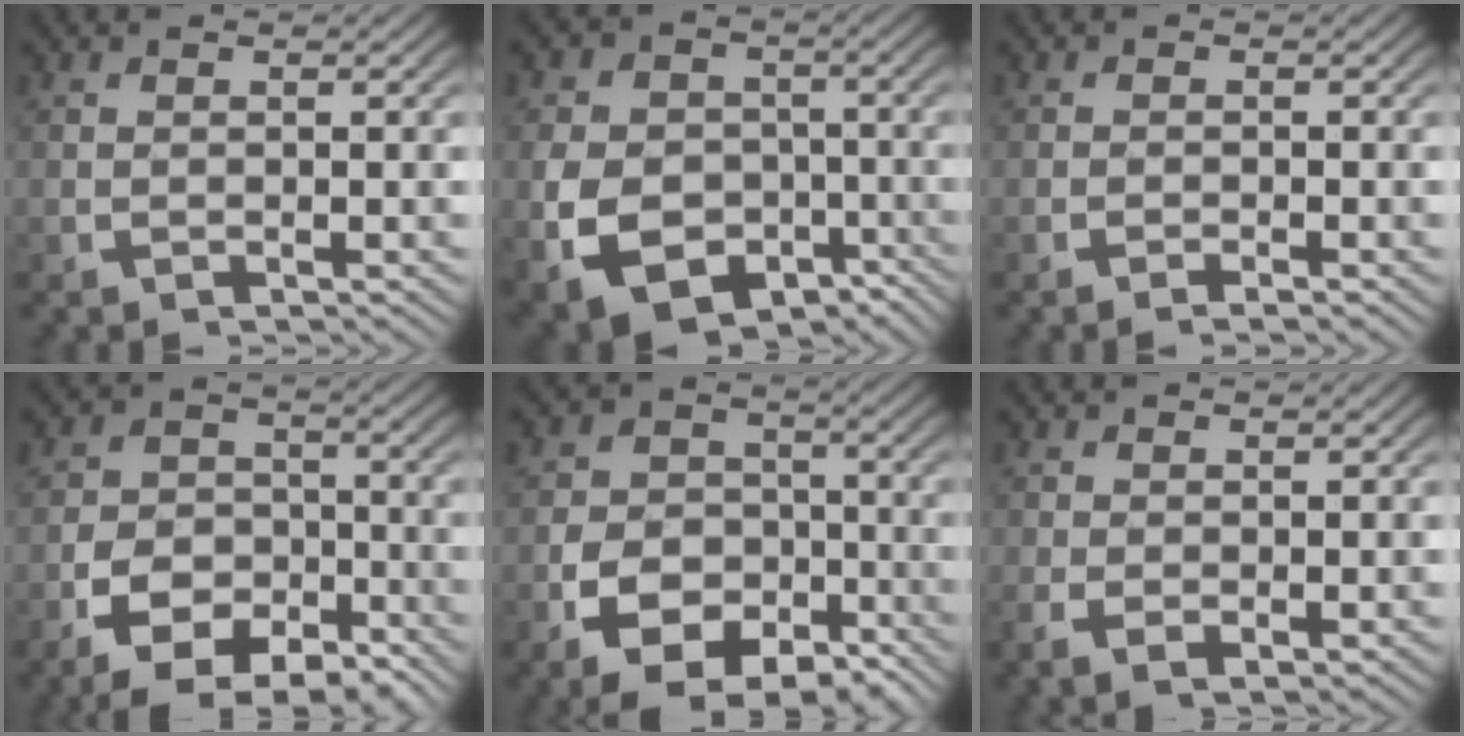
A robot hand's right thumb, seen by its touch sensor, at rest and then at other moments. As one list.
[{"total": 13.4, "force": [-5.4, 10.4, 6.5], "torque": [-0.140, -0.065, -0.067]}, {"total": 0.8, "force": [-0.7, 0.1, 0.4], "torque": [-0.007, -0.001, -0.016]}, {"total": 9.0, "force": [-3.9, 6.6, 4.7], "torque": [-0.074, -0.039, -0.050]}, {"total": 9.6, "force": [-3.3, 7.5, 5.1], "torque": [-0.086, -0.040, -0.043]}, {"total": 1.4, "force": [0.2, 0.7, 1.1], "torque": [-0.027, -0.010, 0.013]}]